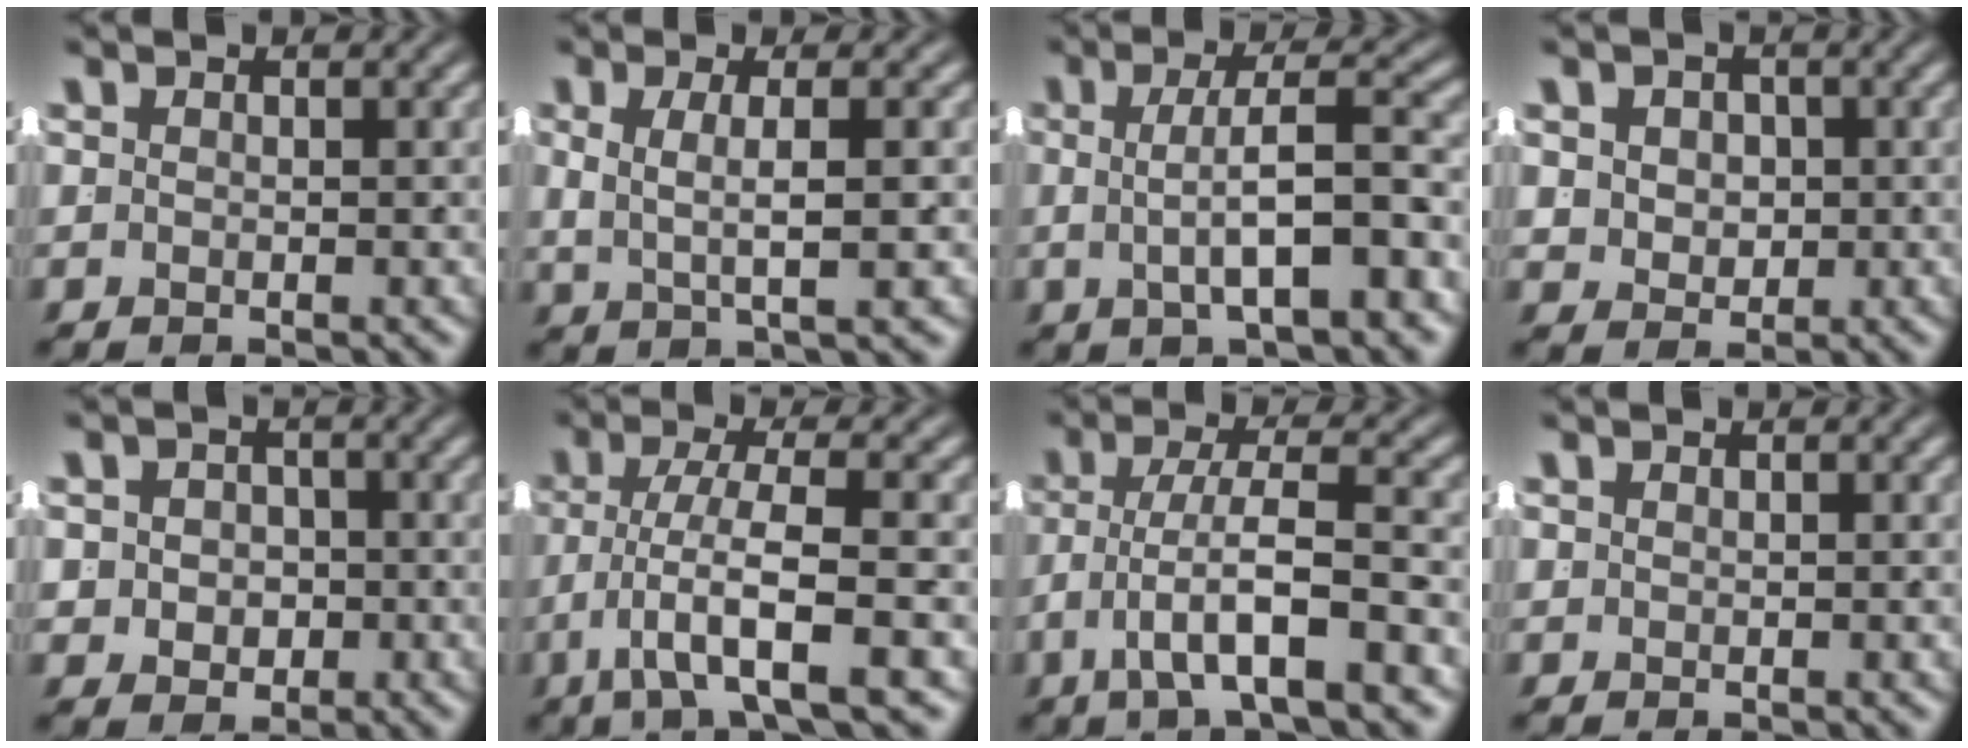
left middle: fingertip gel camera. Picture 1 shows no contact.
{"total": 3.5, "force": [0.8, 0.6, 3.3], "torque": [-0.060, -0.006, 0.021]}
{"total": 4.5, "force": [-1.2, 0.8, 4.3], "torque": [-0.059, -0.001, -0.011]}
{"total": 3.3, "force": [0.5, 2.9, 1.7], "torque": [-0.033, -0.014, 0.019]}
{"total": 4.1, "force": [-0.7, 3.6, 1.8], "torque": [-0.028, -0.014, -0.007]}
{"total": 5.6, "force": [-2.3, 1.3, 4.9], "torque": [-0.097, -0.024, -0.029]}
{"total": 5.1, "force": [-1.8, 1.6, 4.5], "torque": [-0.089, -0.014, -0.023]}
{"total": 0.0}